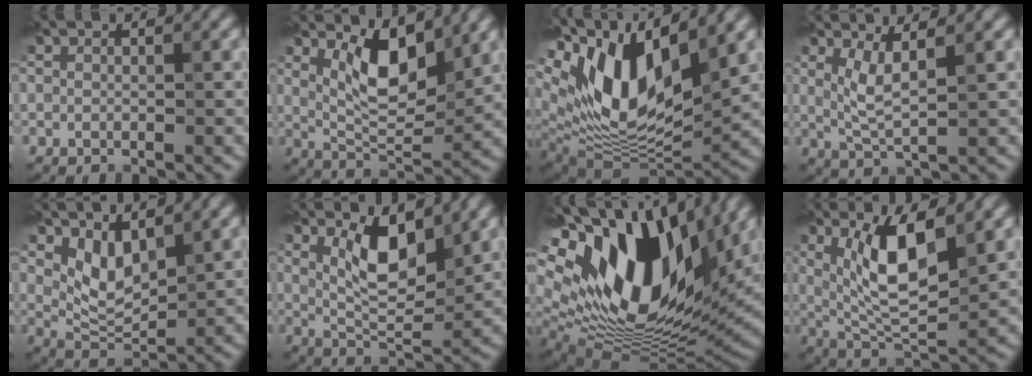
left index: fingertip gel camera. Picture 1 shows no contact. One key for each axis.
{"total": 6.1, "fx": 2.6, "fy": 2.4, "fz": 4.9, "tx": -0.087, "ty": -0.004, "tz": 0.048}
{"total": 14.2, "fx": 5.2, "fy": 6.4, "fz": 11.6, "tx": -0.214, "ty": 0.007, "tz": 0.093}
{"total": 2.9, "fx": 1.2, "fy": 0.5, "fz": 2.5, "tx": -0.055, "ty": -0.006, "tz": 0.030}
{"total": 4.0, "fx": 2.1, "fy": 2.1, "fz": 2.8, "tx": -0.058, "ty": -0.009, "tz": 0.044}
{"total": 5.4, "fx": 2.3, "fy": 2.1, "fz": 4.5, "tx": -0.080, "ty": -0.002, "tz": 0.042}
{"total": 19.3, "fx": 7.0, "fy": 10.4, "fz": 14.7, "tx": -0.279, "ty": 0.000, "tz": 0.127}
{"total": 7.3, "fx": 2.4, "fy": 2.4, "fz": 6.4, "tx": -0.120, "ty": -0.010, "tz": 0.049}